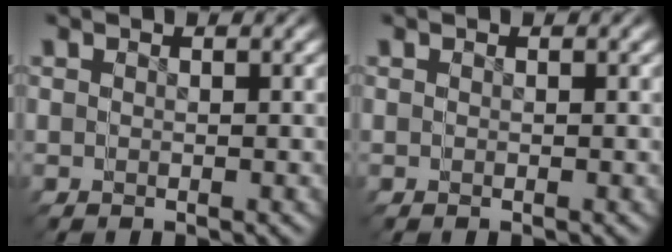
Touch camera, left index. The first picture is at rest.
{"total": 0.0}